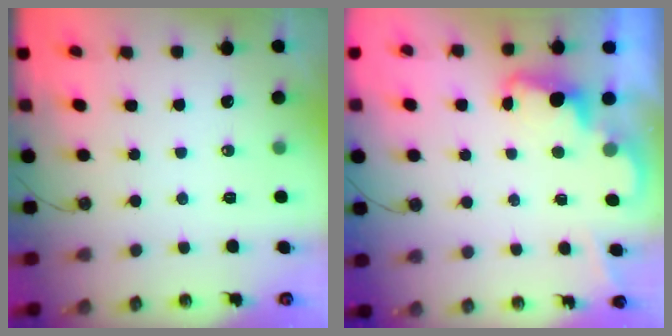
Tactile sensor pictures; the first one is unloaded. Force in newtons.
{"total": 2.3, "press": 2.3, "slide": 0.5}